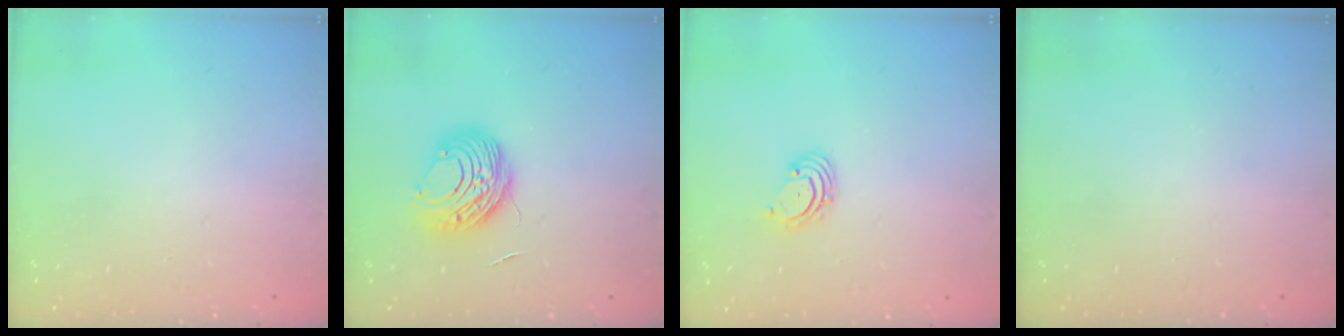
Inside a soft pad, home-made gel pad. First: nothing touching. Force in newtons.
{"total": 9.1, "press": 9.1, "slide": 0.5}
{"total": 1.8, "press": 1.7, "slide": 0.7}
{"total": 0.0}